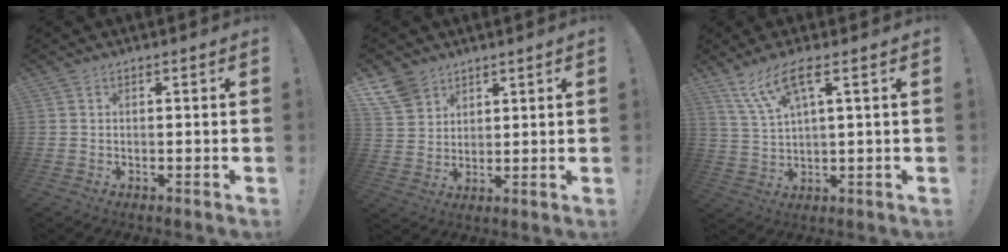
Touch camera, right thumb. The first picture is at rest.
{"total": 8.4, "force": [5.8, 5.7, 2.2], "torque": [-0.045, -0.034, 0.119]}
{"total": 9.2, "force": [5.2, 2.3, 7.2], "torque": [-0.139, -0.015, 0.098]}